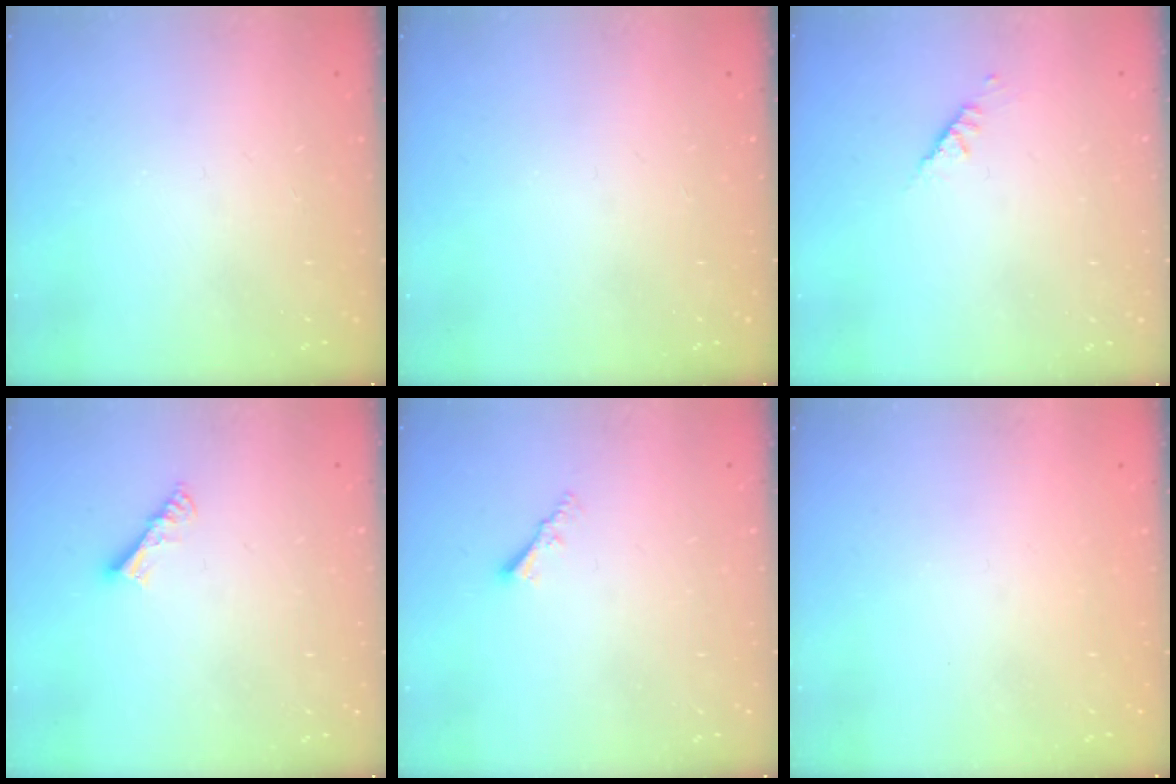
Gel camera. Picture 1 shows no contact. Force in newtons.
{"total": 0.0}
{"total": 2.5, "press": 2.4, "slide": 0.7}
{"total": 4.7, "press": 4.7, "slide": 0.0}
{"total": 2.0, "press": 2.0, "slide": 0.3}
{"total": 0.8, "press": 0.7, "slide": 0.3}